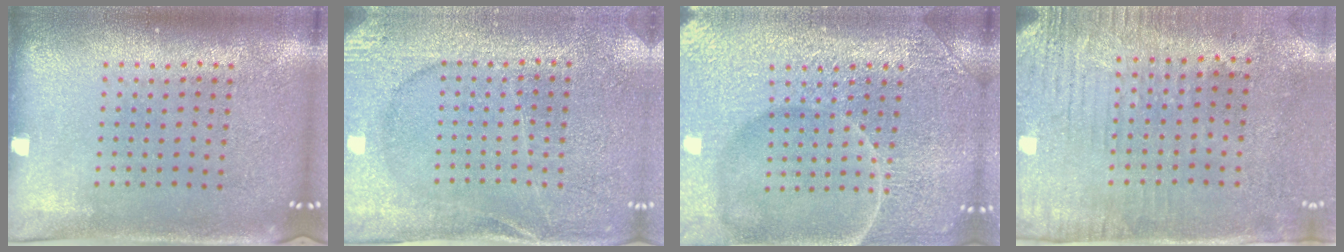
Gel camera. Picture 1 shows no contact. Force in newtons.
{"total": 2.9, "press": 2.9, "slide": 0.3}
{"total": 7.2, "press": 7.1, "slide": 0.9}
{"total": 3.0, "press": 2.5, "slide": 1.7}